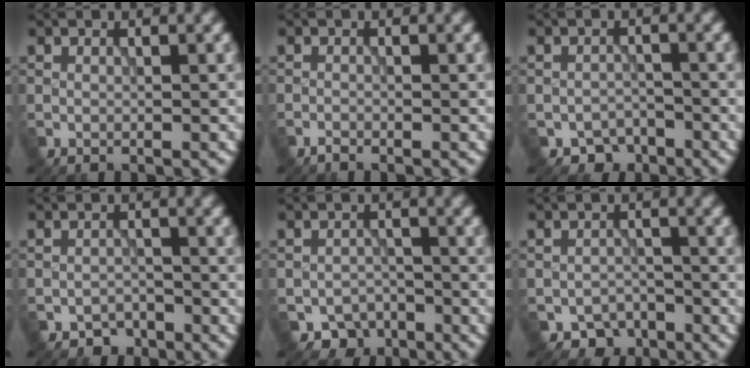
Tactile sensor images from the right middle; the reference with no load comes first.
{"total": 0.7, "force": [-0.6, 0.1, 0.2], "torque": [-0.002, 0.000, -0.012]}
{"total": 2.4, "force": [-1.8, 1.4, 0.3], "torque": [0.005, -0.001, -0.031]}
{"total": 1.7, "force": [-1.4, 1.0, 0.1], "torque": [0.005, 0.001, -0.026]}
{"total": 3.1, "force": [-2.2, 2.1, 0.6], "torque": [0.000, -0.003, -0.037]}
{"total": 2.8, "force": [-2.1, 1.8, 0.5], "torque": [0.003, -0.004, -0.033]}